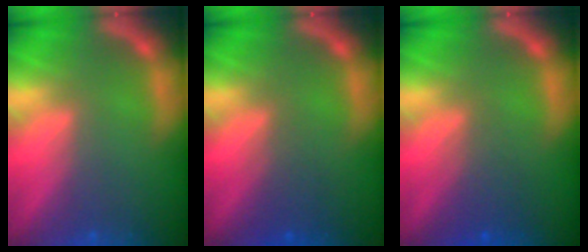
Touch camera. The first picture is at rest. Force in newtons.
{"total": 2.0}
{"total": 2.5}